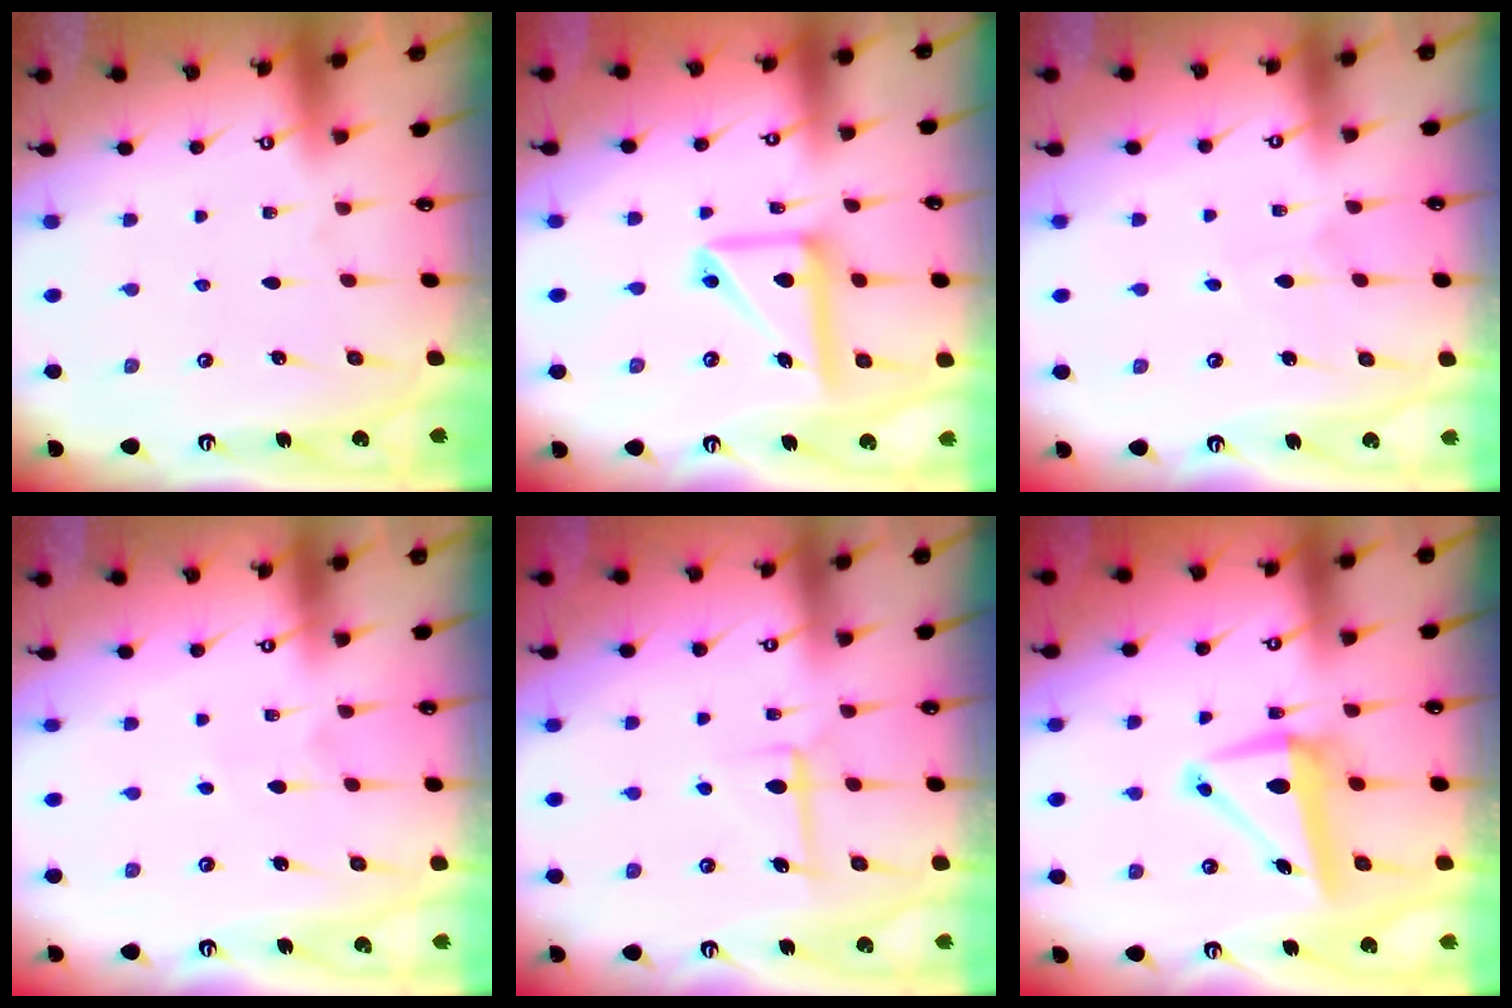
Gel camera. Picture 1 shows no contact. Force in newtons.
{"total": 13.9, "press": 13.8, "slide": 1.8}
{"total": 3.1, "press": 3.1, "slide": 0.4}
{"total": 4.9, "press": 4.9, "slide": 0.5}
{"total": 5.8, "press": 5.8, "slide": 0.5}
{"total": 7.9, "press": 7.7, "slide": 1.6}